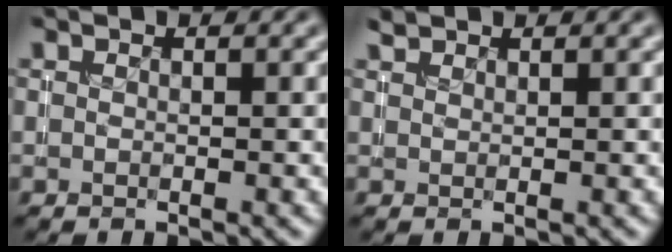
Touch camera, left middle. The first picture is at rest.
{"total": 0.9, "force": [0.9, 0.2, 0.2], "torque": [-0.004, 0.003, 0.022]}